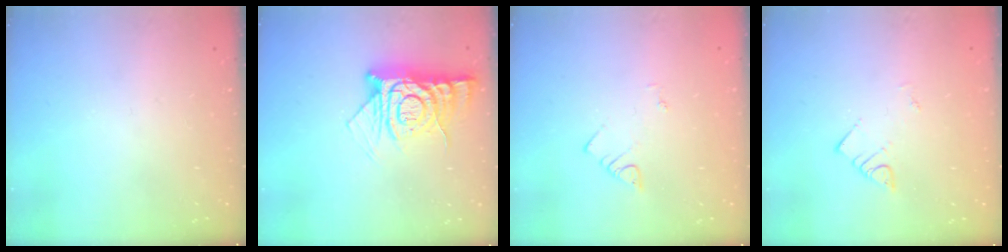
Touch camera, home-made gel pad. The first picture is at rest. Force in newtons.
{"total": 12.8, "press": 12.8, "slide": 1.0}
{"total": 2.1, "press": 2.1, "slide": 0.4}
{"total": 3.6, "press": 3.6, "slide": 0.6}